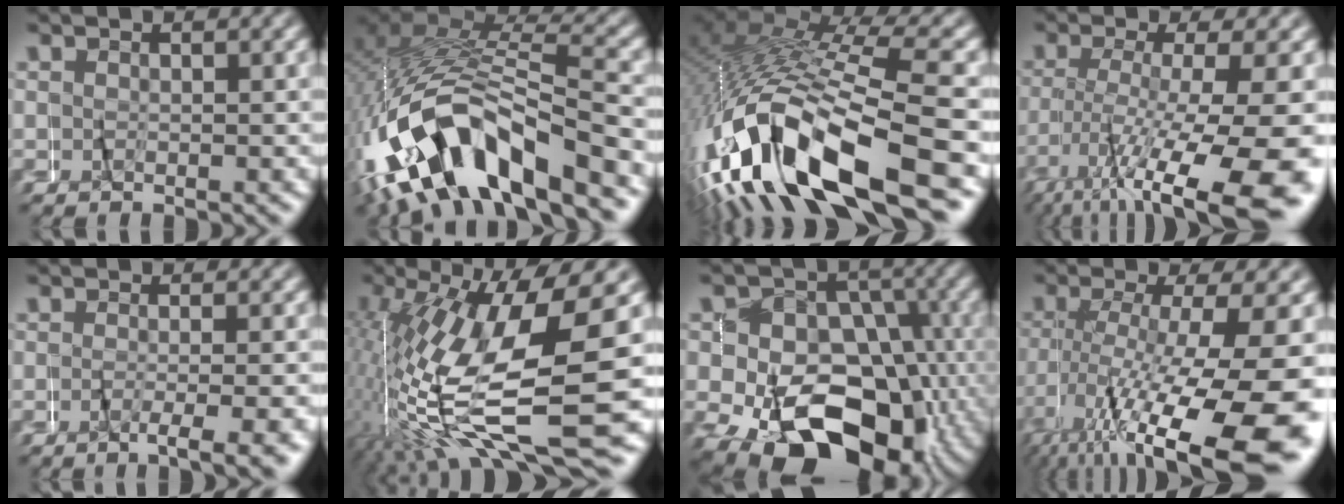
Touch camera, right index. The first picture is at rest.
{"total": 12.4, "force": [-3.5, 7.7, 9.2], "torque": [-0.209, -0.011, -0.059]}
{"total": 12.8, "force": [-3.1, 6.9, 10.4], "torque": [-0.244, -0.009, -0.047]}
{"total": 8.6, "force": [-4.3, 1.6, 7.3], "torque": [-0.116, -0.020, -0.055]}
{"total": 2.8, "force": [-2.0, -0.3, 1.8], "torque": [-0.027, -0.005, -0.034]}
{"total": 12.5, "force": [-3.0, 4.3, 11.4], "torque": [-0.195, -0.012, -0.037]}
{"total": 14.1, "force": [-5.7, 9.7, 8.5], "torque": [-0.146, -0.065, -0.075]}
{"total": 12.5, "force": [-7.2, 3.3, 9.7], "torque": [-0.154, -0.034, -0.087]}